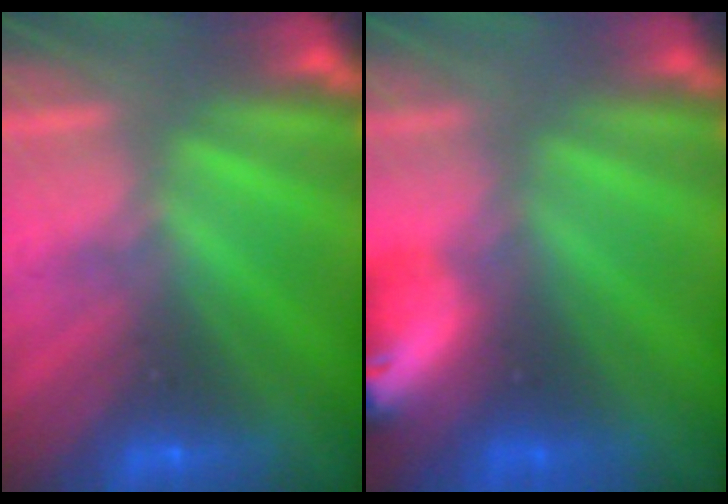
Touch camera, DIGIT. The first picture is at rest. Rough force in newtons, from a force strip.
{"total": 5.9}